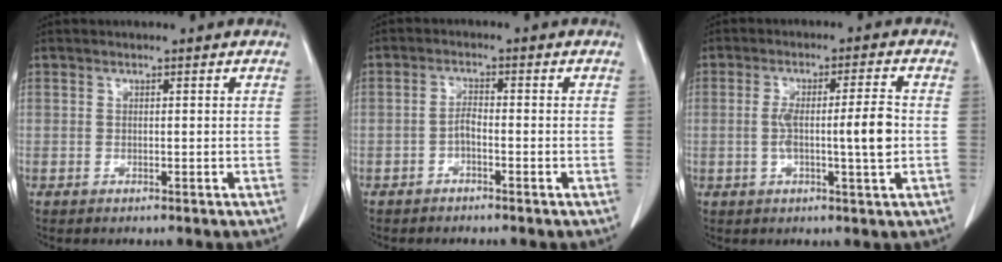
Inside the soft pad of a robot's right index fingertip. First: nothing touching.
{"total": 1.9, "force": [-1.0, 0.5, 1.5], "torque": [-0.026, 0.004, -0.021]}
{"total": 7.3, "force": [-0.7, 0.2, 7.3], "torque": [-0.128, 0.004, -0.010]}